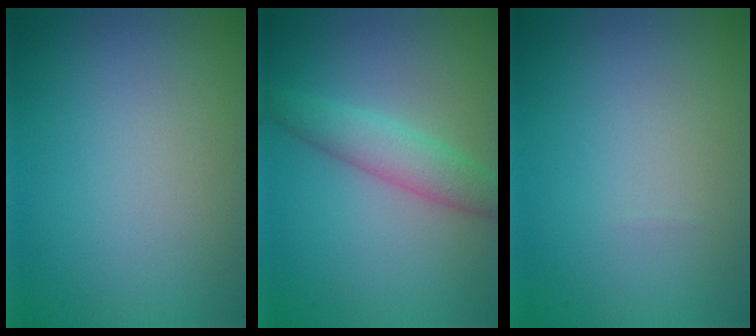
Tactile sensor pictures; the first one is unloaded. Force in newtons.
{"total": 3.2, "press": 3.2, "slide": 0.1}
{"total": 0.0}